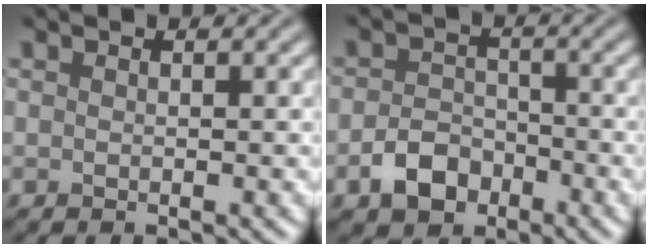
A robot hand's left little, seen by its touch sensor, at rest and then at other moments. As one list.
[{"total": 3.6, "force": [-2.1, 2.5, 1.7], "torque": [-0.027, 0.002, -0.041]}]